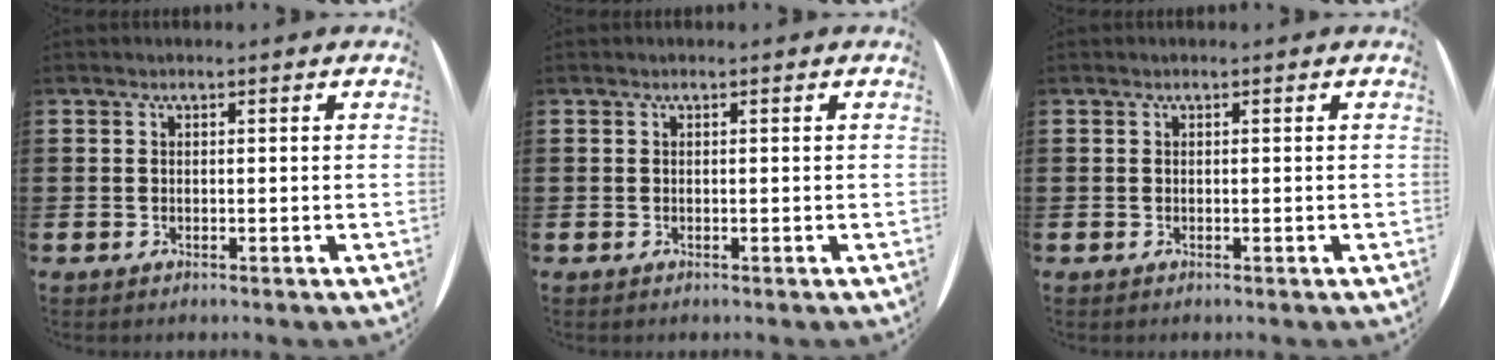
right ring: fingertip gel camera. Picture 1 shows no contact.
{"total": 0.0}
{"total": 0.0}